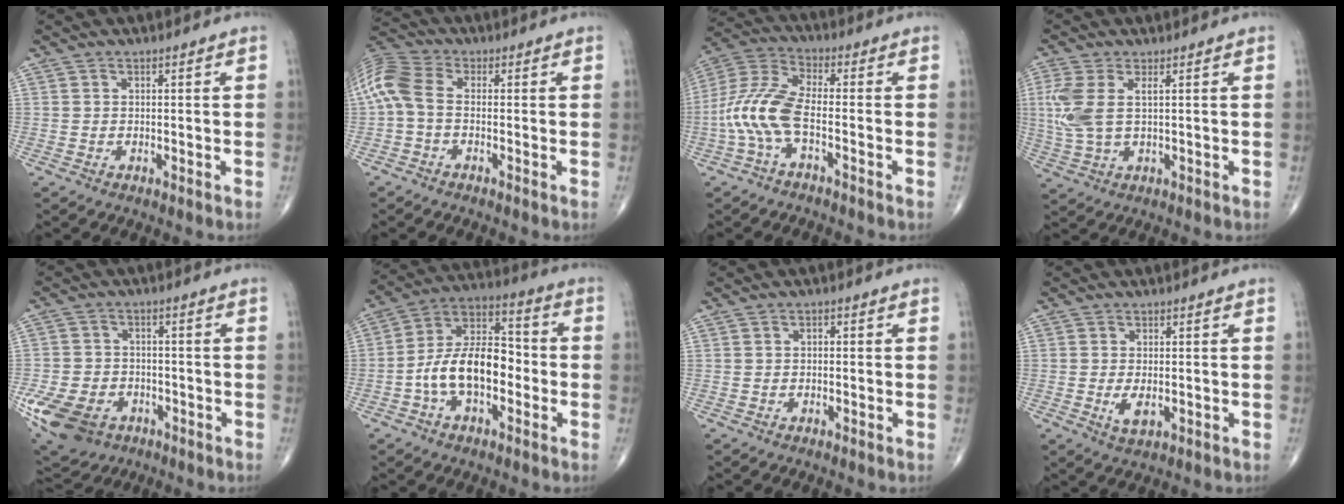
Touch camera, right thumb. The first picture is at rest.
{"total": 8.5, "force": [-0.5, 5.0, 6.9], "torque": [-0.161, 0.023, -0.022]}
{"total": 10.7, "force": [-3.0, 3.9, 9.4], "torque": [-0.220, 0.033, -0.068]}
{"total": 7.4, "force": [1.4, 3.3, 6.5], "torque": [-0.182, 0.001, 0.035]}
{"total": 14.0, "force": [-6.1, 10.0, 7.6], "torque": [-0.155, 0.014, -0.097]}
{"total": 14.6, "force": [-3.3, 8.1, 11.6], "torque": [-0.193, 0.046, -0.066]}
{"total": 0.8, "force": [-0.1, 0.5, 0.6], "torque": [-0.004, 0.003, -0.006]}
{"total": 3.0, "force": [-0.6, 1.5, 2.6], "torque": [-0.049, -0.007, -0.008]}